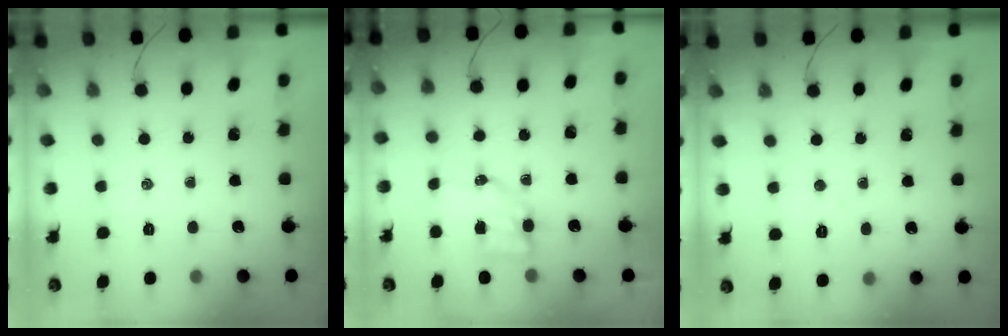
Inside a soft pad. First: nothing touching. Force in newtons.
{"total": 6.4, "press": 6.3, "slide": 0.8}
{"total": 3.8, "press": 3.7, "slide": 0.9}